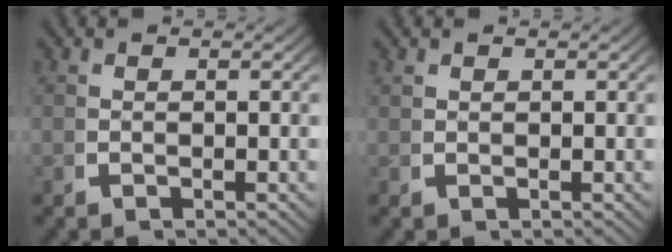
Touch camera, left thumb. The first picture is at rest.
{"total": 0.6, "force": [0.6, 0.0, 0.0], "torque": [-0.002, -0.001, 0.017]}